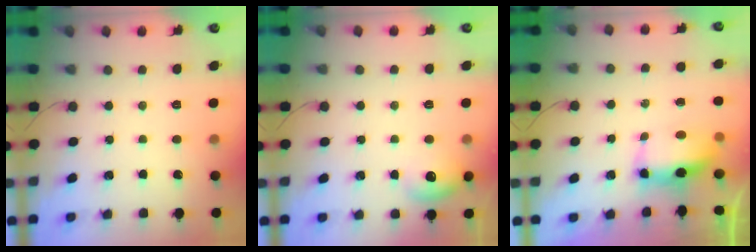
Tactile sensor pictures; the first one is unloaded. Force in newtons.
{"total": 8.2, "press": 8.1, "slide": 1.4}
{"total": 7.1, "press": 7.0, "slide": 0.6}